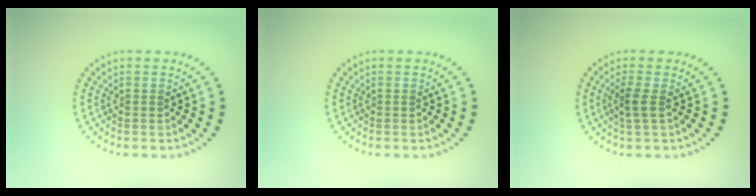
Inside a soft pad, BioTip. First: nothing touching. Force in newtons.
{"total": 0.0}
{"total": 1.5, "press": 1.3, "slide": 0.9}